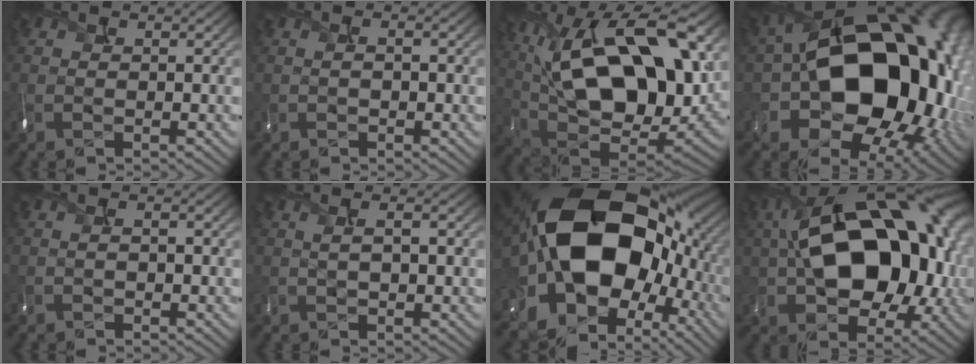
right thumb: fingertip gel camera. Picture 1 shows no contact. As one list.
[{"total": 0.8, "force": [-0.1, 0.5, 0.6], "torque": [-0.002, -0.005, -0.004]}, {"total": 19.2, "force": [5.2, 10.1, 15.5], "torque": [-0.284, 0.024, 0.090]}, {"total": 20.8, "force": [-0.2, 14.8, 14.6], "torque": [-0.229, -0.035, 0.015]}, {"total": 0.5, "force": [-0.2, 0.3, 0.4], "torque": [0.002, -0.005, -0.007]}, {"total": 1.9, "force": [0.4, 0.6, 1.8], "torque": [-0.023, 0.000, 0.001]}, {"total": 20.7, "force": [0.2, 14.8, 14.5], "torque": [-0.282, -0.009, 0.004]}, {"total": 20.6, "force": [1.8, 13.3, 15.6], "torque": [-0.258, -0.012, 0.031]}]